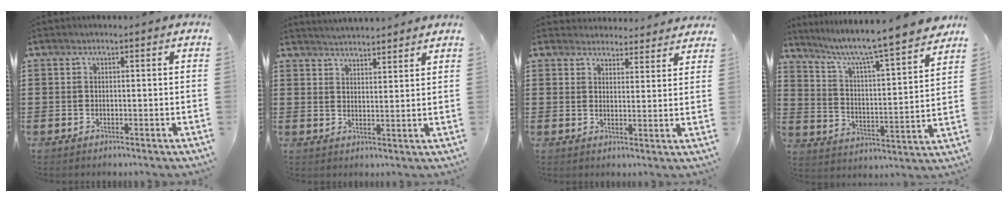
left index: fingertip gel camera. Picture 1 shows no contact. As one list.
[{"total": 3.1, "force": [3.1, -0.4, -0.2], "torque": [-0.007, -0.014, 0.056]}, {"total": 3.6, "force": [3.6, 0.6, 0.1], "torque": [-0.006, -0.017, 0.066]}, {"total": 6.7, "force": [5.8, -0.3, 3.3], "torque": [-0.090, -0.055, 0.089]}]